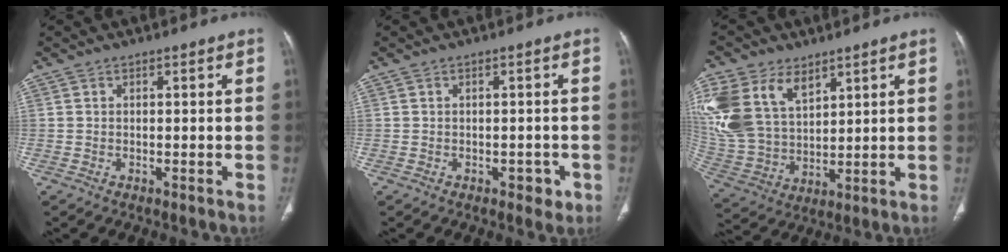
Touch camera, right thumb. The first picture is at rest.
{"total": 2.5, "force": [-1.1, 1.7, 1.5], "torque": [-0.003, 0.004, -0.010]}
{"total": 18.4, "force": [8.8, 11.7, 11.1], "torque": [-0.239, -0.016, 0.182]}